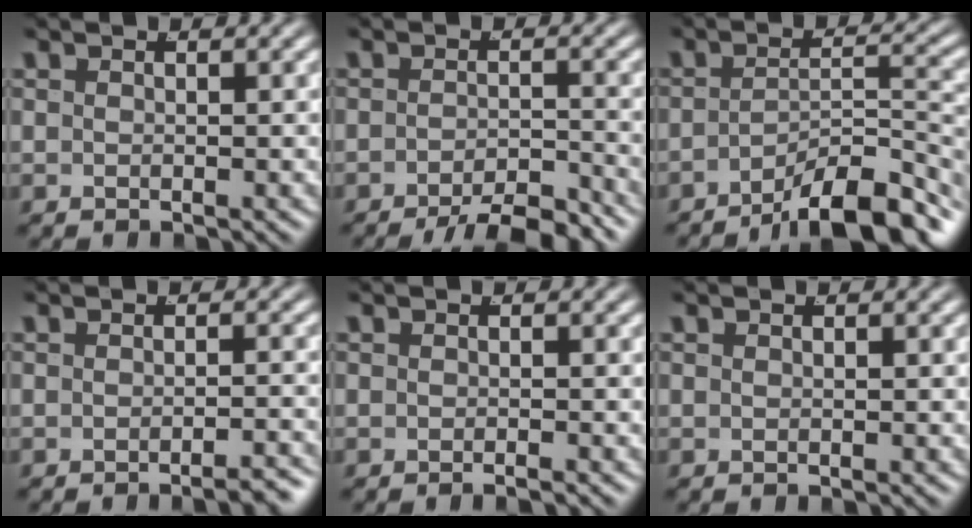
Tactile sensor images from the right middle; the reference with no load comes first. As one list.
[{"total": 5.6, "force": [-5.1, 0.8, 2.3], "torque": [-0.013, -0.007, -0.082]}, {"total": 9.4, "force": [-7.4, 2.3, 5.3], "torque": [-0.050, -0.017, -0.102]}, {"total": 2.5, "force": [-2.3, 0.0, 1.1], "torque": [-0.012, 0.002, -0.038]}, {"total": 0.7, "force": [-0.7, -0.3, 0.2], "torque": [-0.003, 0.003, -0.013]}, {"total": 0.0}]